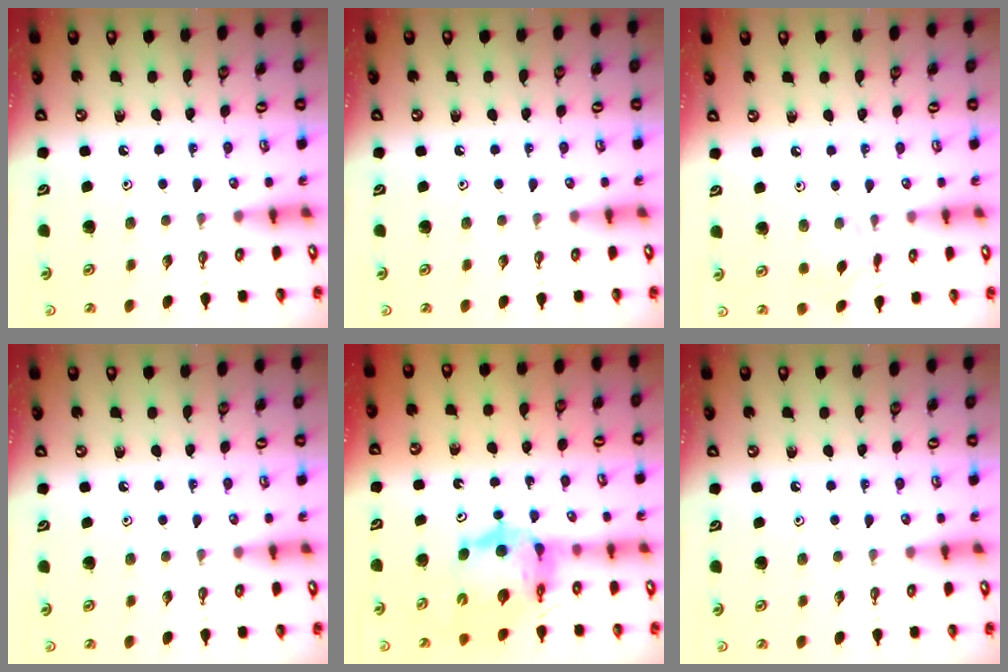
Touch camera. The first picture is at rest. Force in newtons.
{"total": 0.0}
{"total": 1.8, "press": 1.8, "slide": 0.1}
{"total": 0.0}
{"total": 9.9, "press": 9.8, "slide": 1.2}
{"total": 0.0}